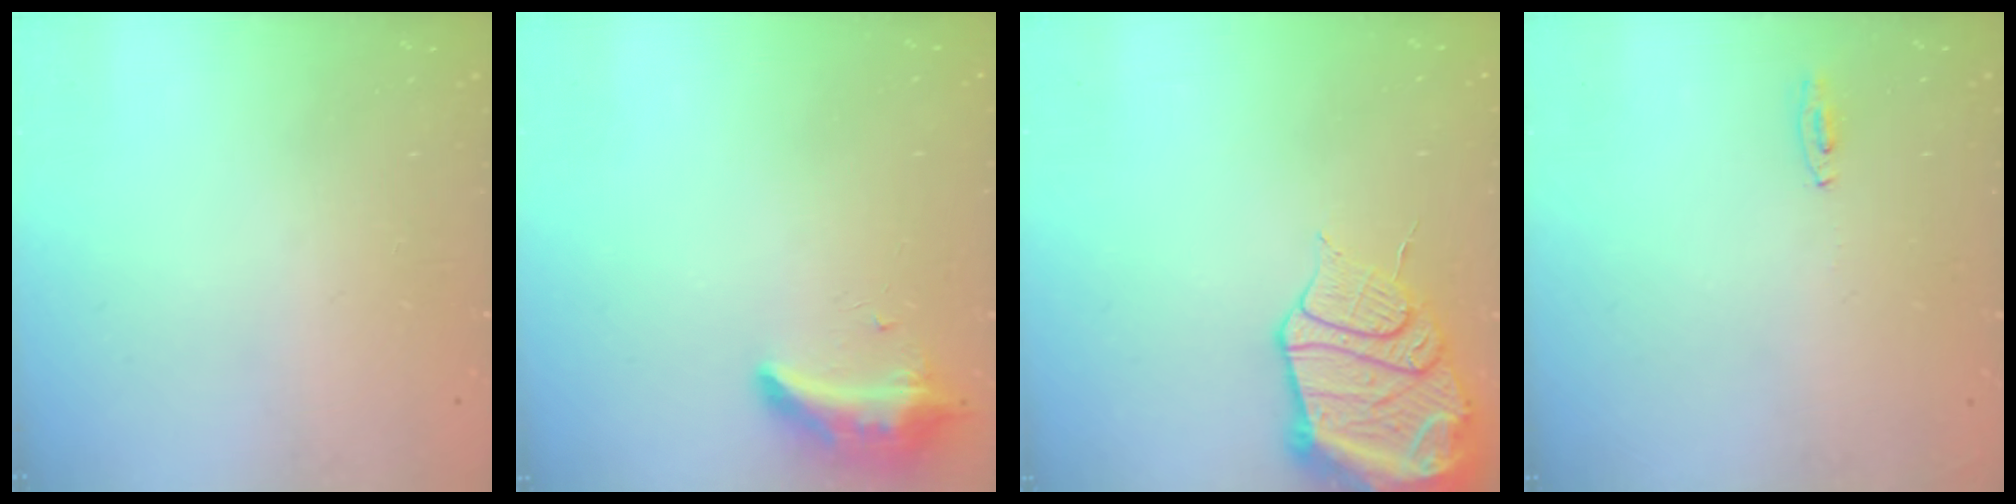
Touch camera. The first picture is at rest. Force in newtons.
{"total": 8.6, "press": 8.6, "slide": 1.1}
{"total": 17.2, "press": 17.1, "slide": 1.7}
{"total": 15.9, "press": 4.3, "slide": 15.3}